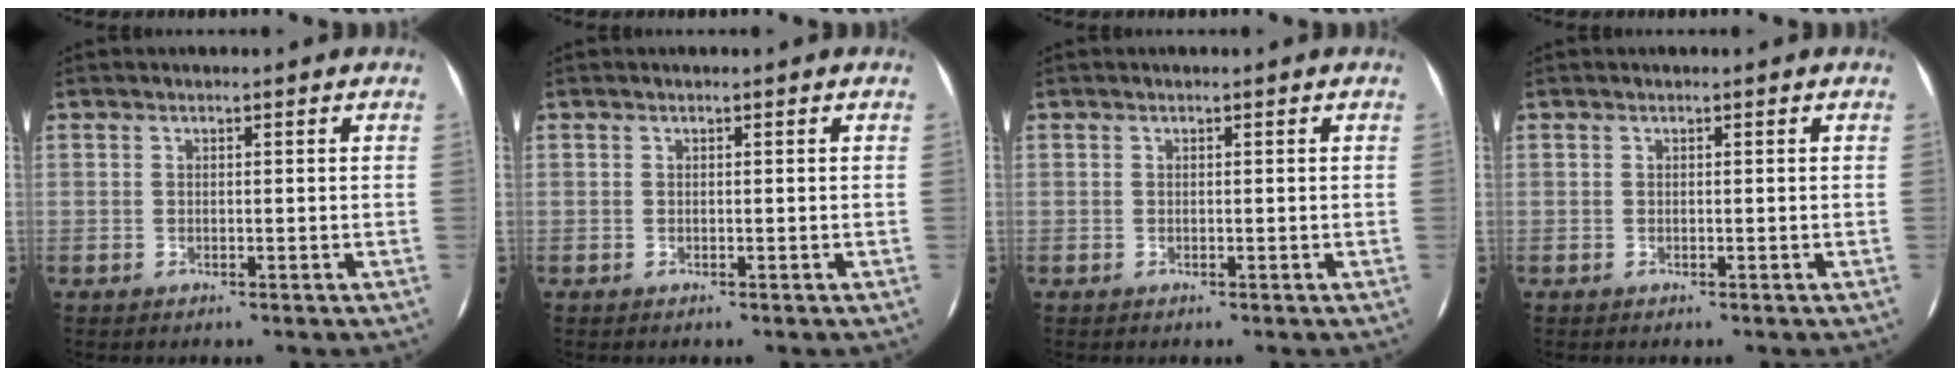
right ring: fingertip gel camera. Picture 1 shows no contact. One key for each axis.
{"total": 0.0}
{"total": 0.0}
{"total": 0.0}